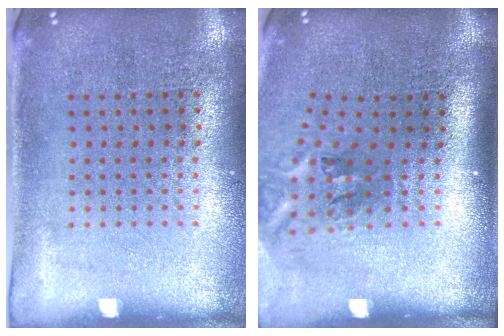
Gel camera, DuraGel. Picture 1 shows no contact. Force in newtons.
{"total": 2.3, "press": 1.3, "slide": 1.8}